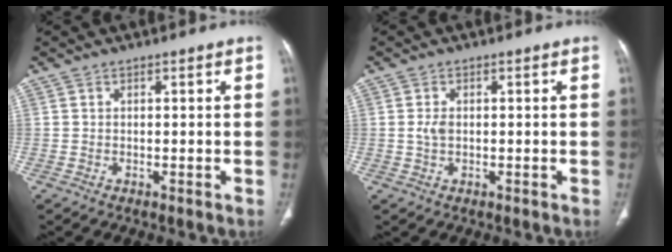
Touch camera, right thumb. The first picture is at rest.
{"total": 1.9, "force": [0.0, 1.3, 1.5], "torque": [-0.033, 0.002, 0.000]}